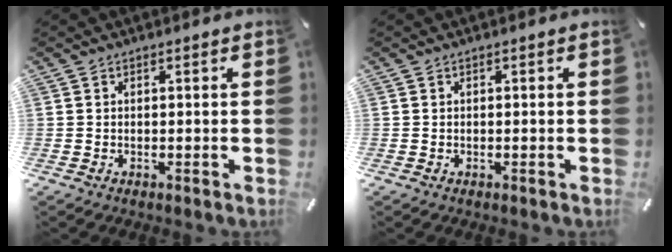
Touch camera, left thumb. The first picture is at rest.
{"total": 0.0}